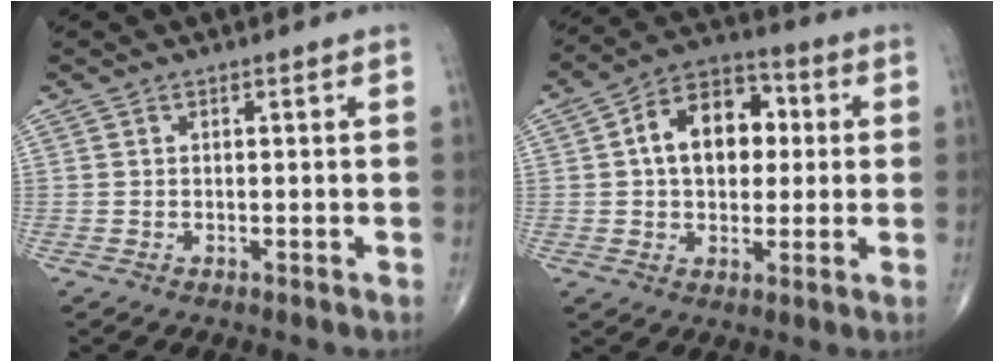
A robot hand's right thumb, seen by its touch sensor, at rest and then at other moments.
{"total": 13.4, "force": [1.9, 9.1, 9.7], "torque": [-0.120, 0.021, 0.022]}